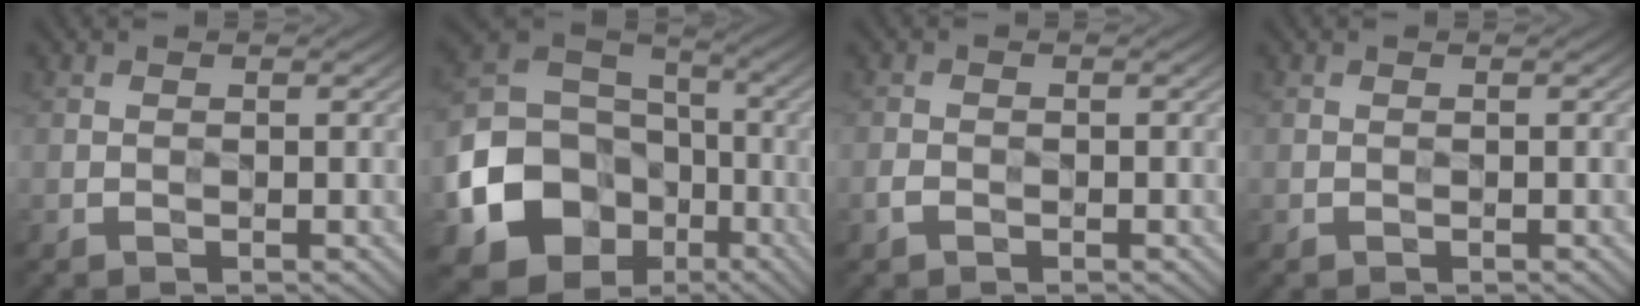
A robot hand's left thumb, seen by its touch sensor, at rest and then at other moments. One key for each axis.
{"total": 15.5, "fx": -6.0, "fy": 12.7, "fz": 6.7, "tx": -0.190, "ty": -0.040, "tz": -0.108}
{"total": 1.3, "fx": -0.9, "fy": 0.7, "fz": 0.5, "tx": -0.016, "ty": 0.004, "tz": -0.017}
{"total": 0.0}